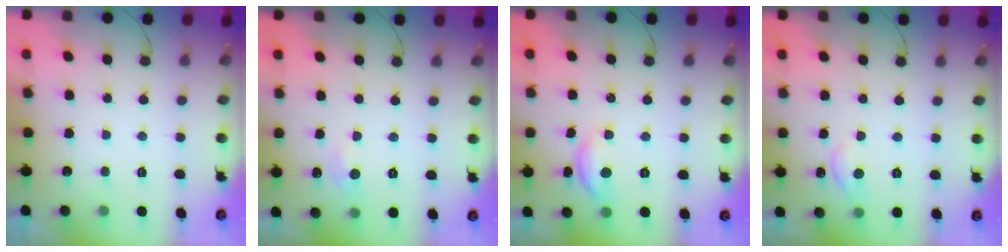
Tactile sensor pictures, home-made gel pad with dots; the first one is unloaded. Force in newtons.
{"total": 4.6, "press": 4.6, "slide": 0.6}
{"total": 8.4, "press": 8.3, "slide": 0.4}
{"total": 5.6, "press": 5.6, "slide": 0.3}